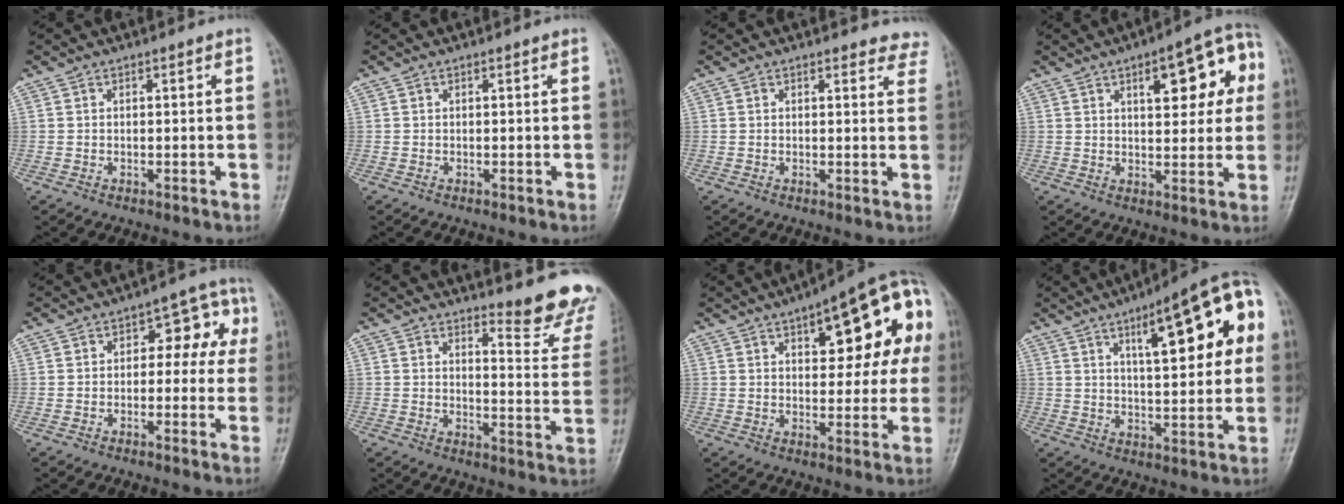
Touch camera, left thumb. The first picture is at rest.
{"total": 0.0}
{"total": 5.3, "force": [4.9, 1.9, 0.4], "torque": [0.038, -0.022, 0.027]}
{"total": 13.5, "force": [4.4, 5.7, 11.5], "torque": [-0.108, 0.013, 0.051]}
{"total": 8.2, "force": [1.0, 5.1, 6.4], "torque": [-0.031, 0.031, 0.003]}
{"total": 11.9, "force": [11.1, 2.0, 3.7], "torque": [-0.015, -0.126, 0.115]}
{"total": 20.7, "force": [6.5, 8.2, 17.8], "torque": [-0.205, 0.015, 0.077]}
{"total": 18.4, "force": [6.2, 5.7, 16.4], "torque": [-0.194, 0.001, 0.081]}